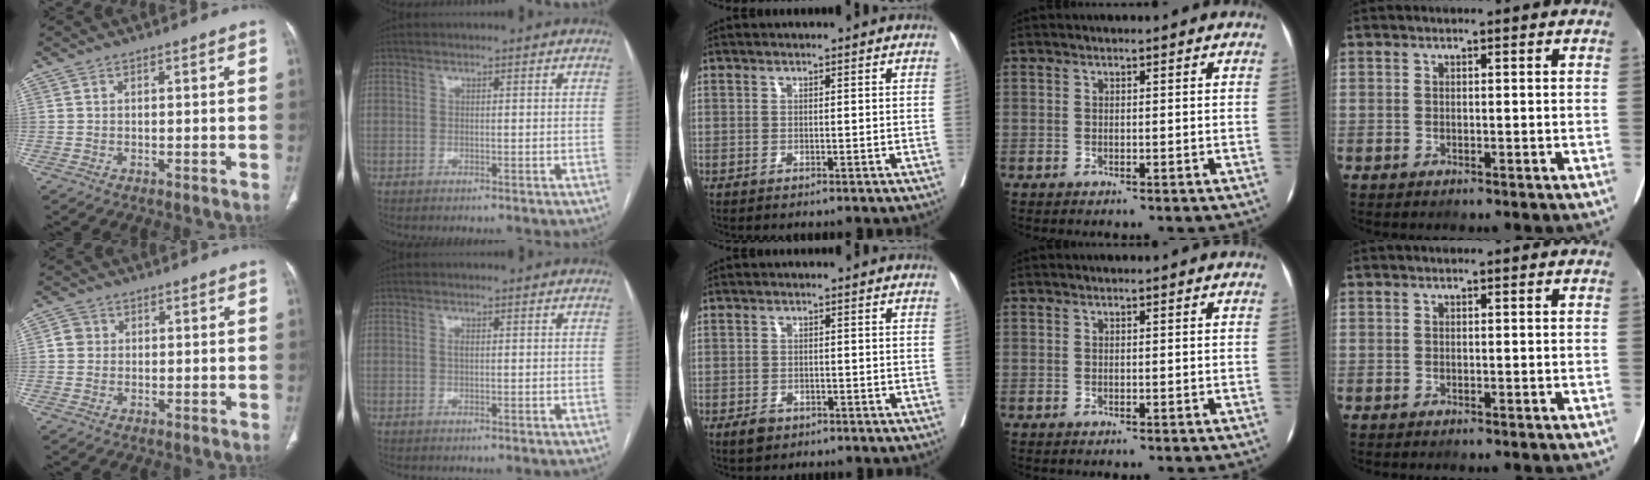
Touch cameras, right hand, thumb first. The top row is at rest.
{"thumb": {"total": 2.6, "force": [0.3, 2.4, 0.8], "torque": [0.000, 0.005, 0.003]}, "index": {"total": 0.7, "force": [0.1, 0.2, 0.7], "torque": [-0.014, 0.001, 0.001]}, "middle": {"total": 2.3, "force": [-1.5, 1.4, 1.0], "torque": [-0.019, 0.001, -0.018]}}